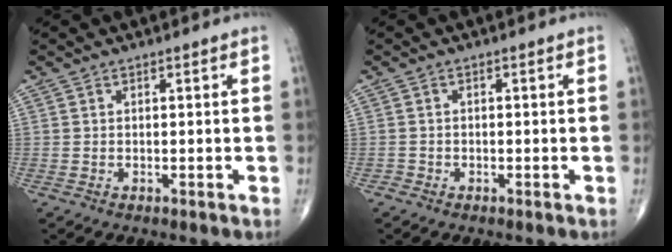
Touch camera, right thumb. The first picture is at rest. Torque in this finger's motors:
{"motor_torque": [-0.13, -0.15, -0.04, 0.01, -0.03]}